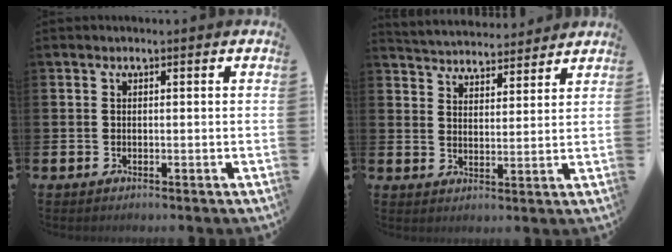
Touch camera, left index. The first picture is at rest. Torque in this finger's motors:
{"motor_torque": [0.98, -1.16, 0.29, 0.08]}